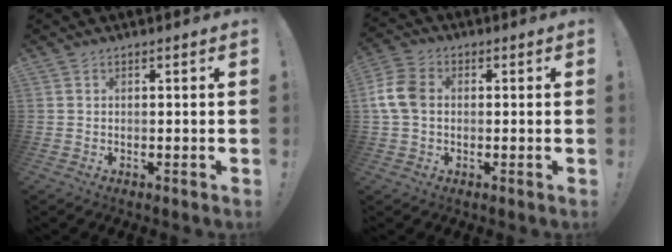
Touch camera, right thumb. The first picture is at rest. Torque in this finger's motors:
{"motor_torque": [0.07, 0.10, 0.20, -0.07, 0.23]}